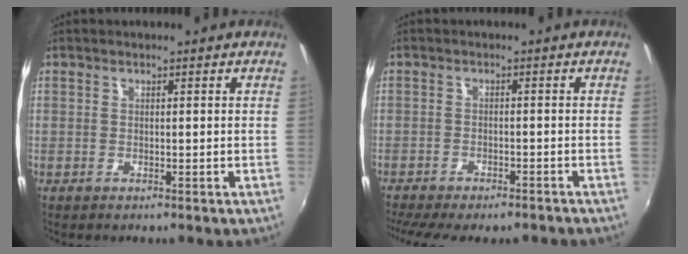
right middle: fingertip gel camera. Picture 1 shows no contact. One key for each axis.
{"total": 10.2, "fx": -8.8, "fy": 2.2, "fz": 4.8, "tx": -0.108, "ty": -0.033, "tz": -0.130}